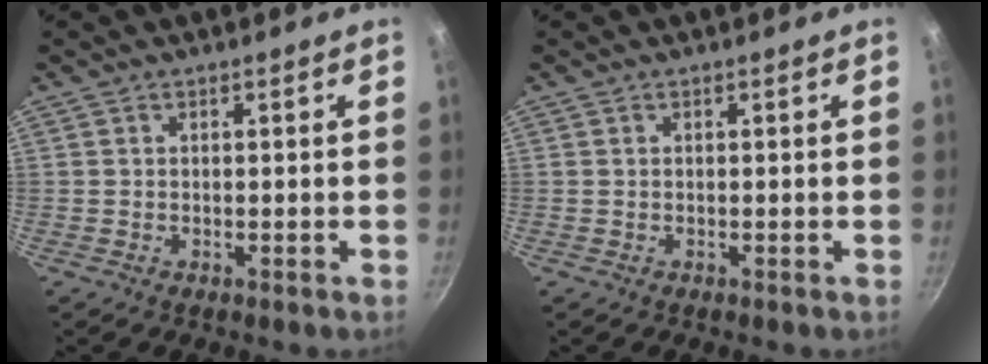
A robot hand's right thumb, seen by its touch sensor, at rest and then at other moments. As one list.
[{"total": 0.0}]